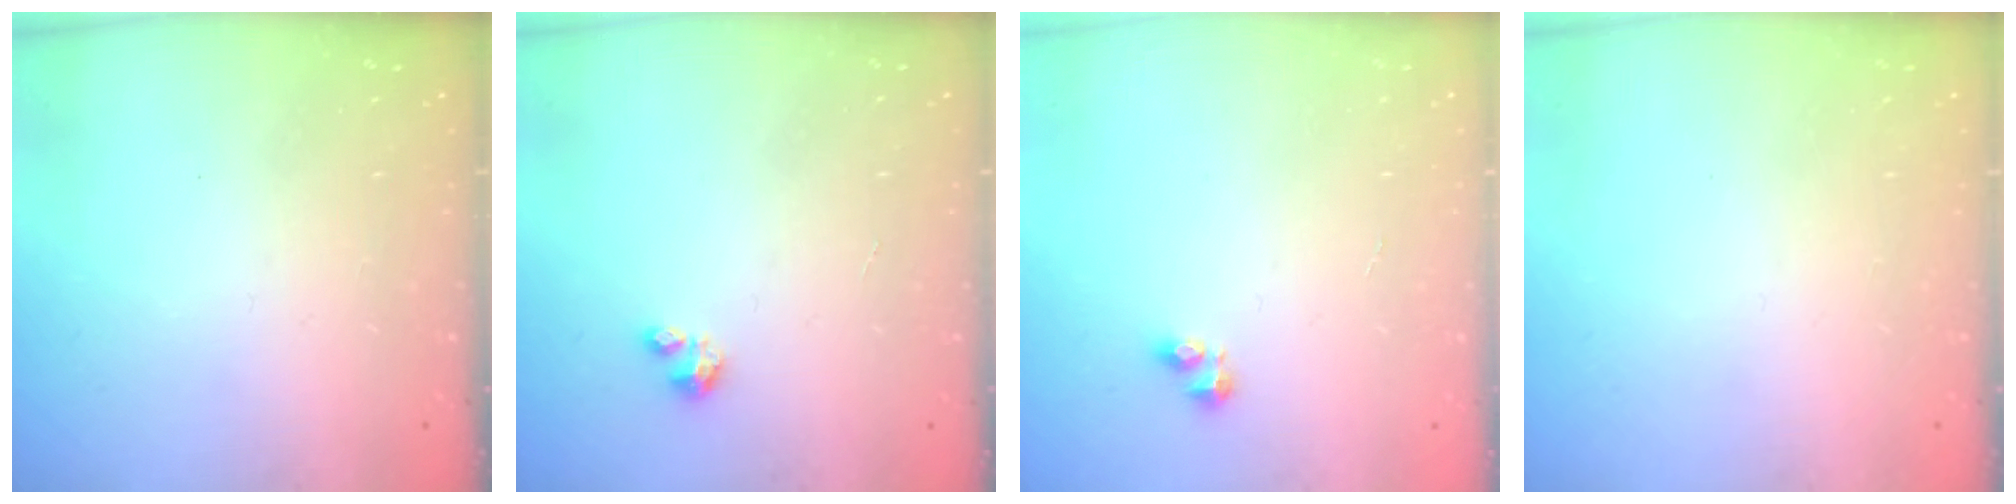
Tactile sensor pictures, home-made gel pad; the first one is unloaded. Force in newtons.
{"total": 0.9, "press": 0.9, "slide": 0.2}
{"total": 2.5, "press": 2.5, "slide": 0.3}
{"total": 0.0}